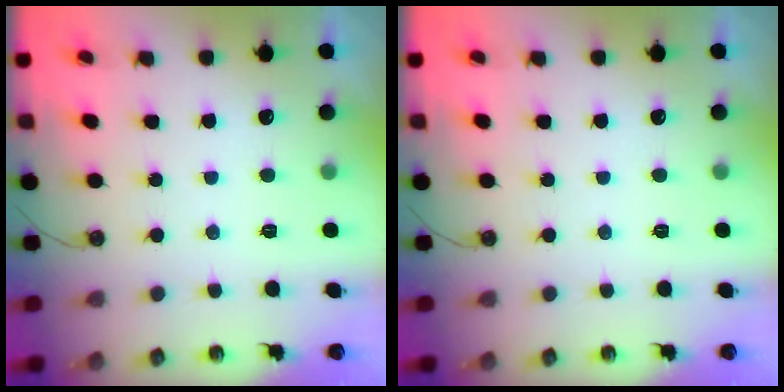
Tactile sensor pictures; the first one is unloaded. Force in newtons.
{"total": 0.0}